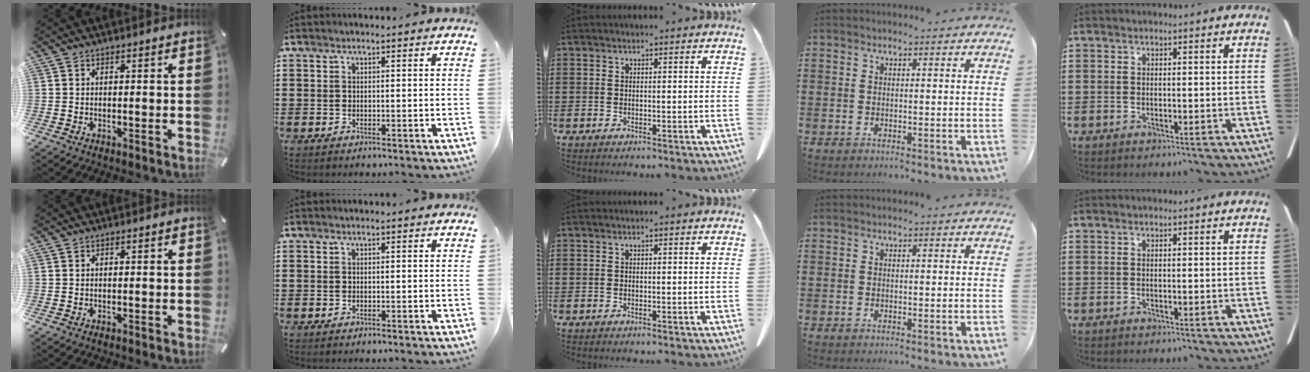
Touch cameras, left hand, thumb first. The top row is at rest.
{}